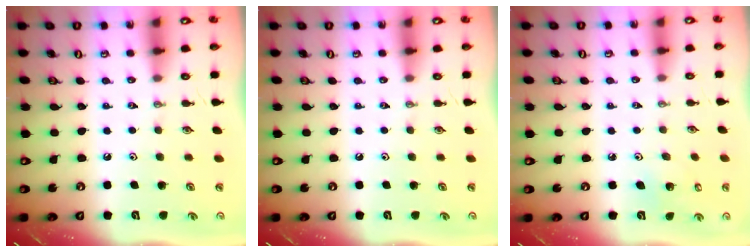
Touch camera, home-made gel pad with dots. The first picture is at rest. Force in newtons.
{"total": 0.0}
{"total": 4.2, "press": 4.2, "slide": 0.3}